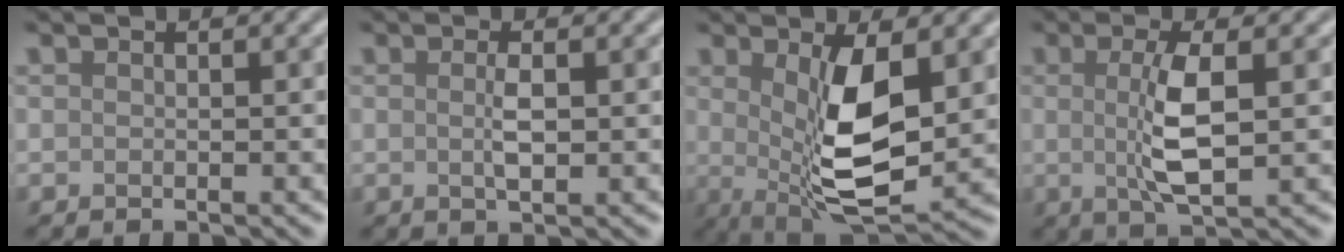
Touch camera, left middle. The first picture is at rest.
{"total": 1.6, "force": [-0.1, 0.3, 1.6], "torque": [-0.036, -0.001, 0.001]}
{"total": 7.7, "force": [0.6, 2.6, 7.2], "torque": [-0.135, -0.015, 0.017]}
{"total": 4.3, "force": [0.0, 1.0, 4.2], "torque": [-0.091, -0.005, 0.006]}